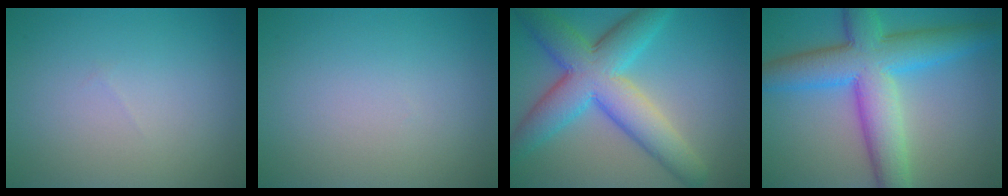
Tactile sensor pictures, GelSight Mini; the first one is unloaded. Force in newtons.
{"total": 0.0}
{"total": 9.2, "press": 9.2, "slide": 0.3}
{"total": 9.6, "press": 9.6, "slide": 0.3}